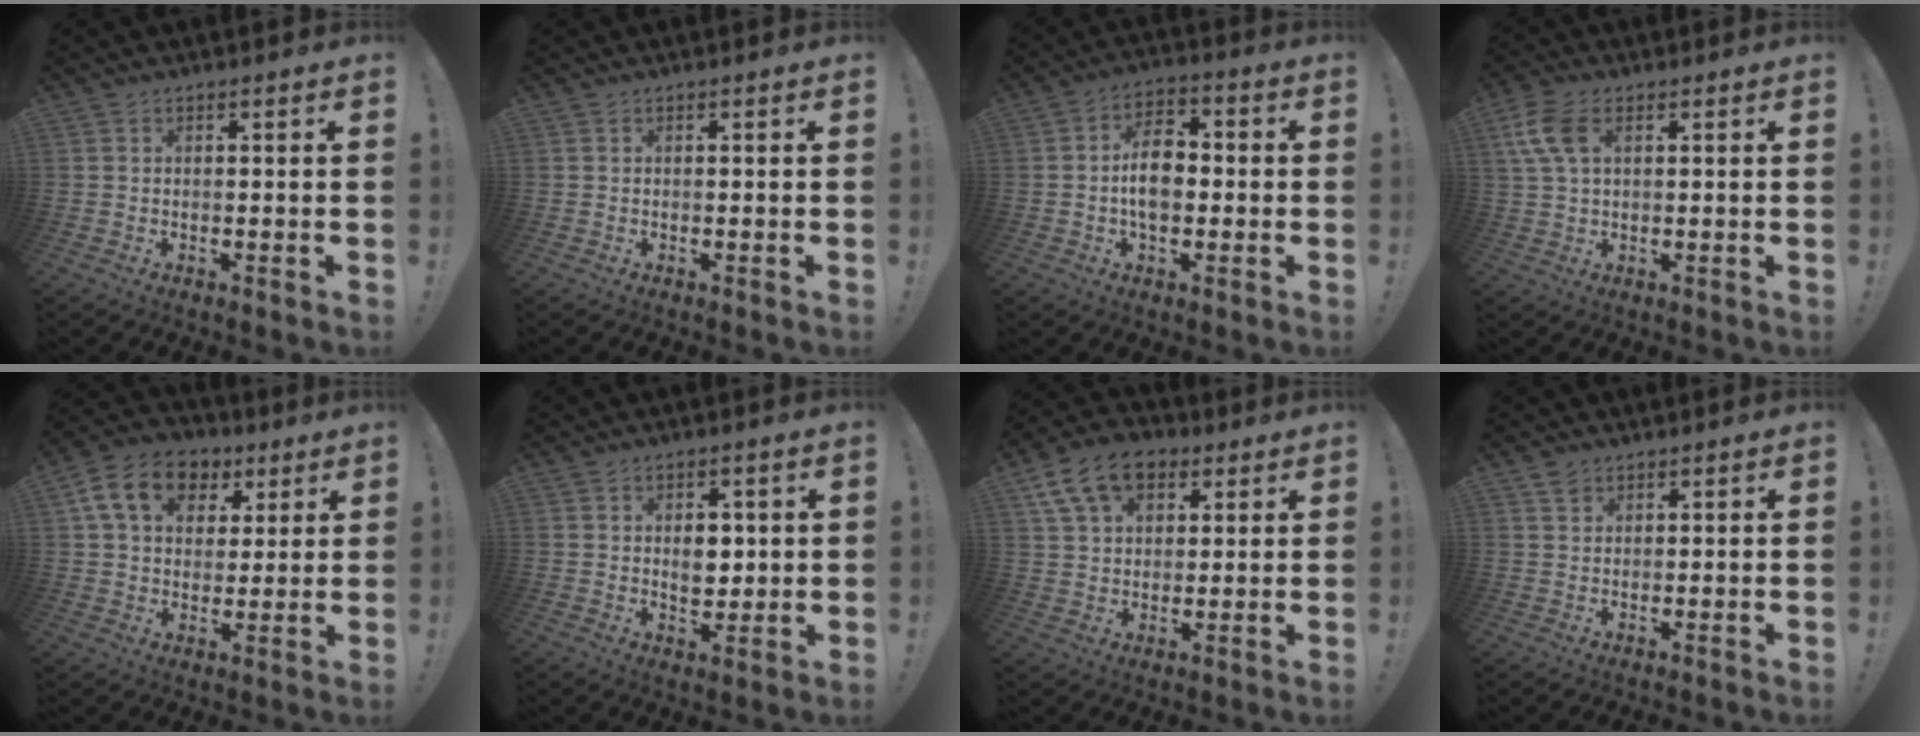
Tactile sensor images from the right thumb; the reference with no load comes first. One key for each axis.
{"total": 0.0}
{"total": 10.3, "fx": -1.1, "fy": 6.7, "fz": 7.7, "tx": -0.137, "ty": 0.014, "tz": -0.019}
{"total": 8.7, "fx": 3.0, "fy": 4.8, "fz": 6.6, "tx": -0.145, "ty": 0.003, "tz": 0.058}
{"total": 15.5, "fx": 6.5, "fy": 11.2, "fz": 8.4, "tx": -0.128, "ty": -0.016, "tz": 0.123}
{"total": 6.1, "fx": 1.1, "fy": 4.6, "fz": 3.8, "tx": -0.045, "ty": -0.004, "tz": 0.017}
{"total": 14.8, "fx": 6.9, "fy": 9.9, "fz": 8.5, "tx": -0.138, "ty": -0.023, "tz": 0.133}
{"total": 2.0, "fx": 1.5, "fy": 1.2, "fz": 0.4, "tx": 0.001, "ty": -0.008, "tz": 0.028}